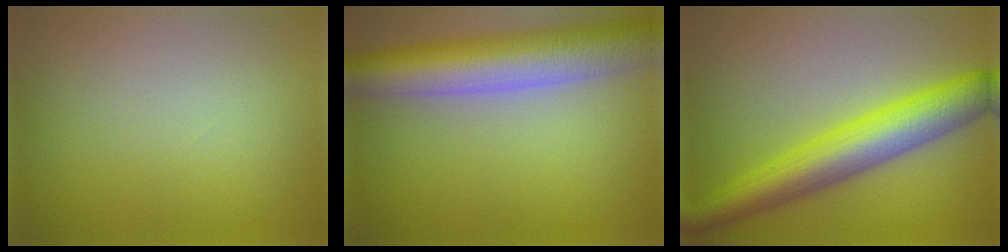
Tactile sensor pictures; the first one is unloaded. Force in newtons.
{"total": 9.1, "press": 9.1, "slide": 0.5}
{"total": 7.3, "press": 7.3, "slide": 0.2}